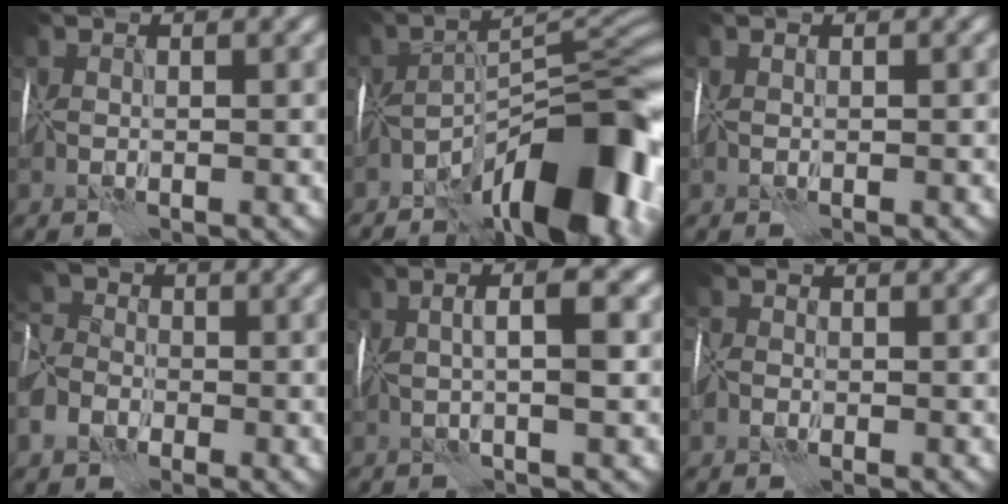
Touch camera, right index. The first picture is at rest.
{"total": 13.1, "force": [-7.7, 4.1, 9.7], "torque": [-0.134, 0.005, -0.137]}
{"total": 0.0}
{"total": 8.0, "force": [-4.0, 5.8, 3.9], "torque": [-0.083, -0.020, -0.082]}
{"total": 3.6, "force": [0.3, 0.3, 3.6], "torque": [-0.054, 0.006, 0.001]}
{"total": 2.2, "force": [-0.9, 1.8, 0.9], "torque": [-0.010, 0.000, -0.019]}